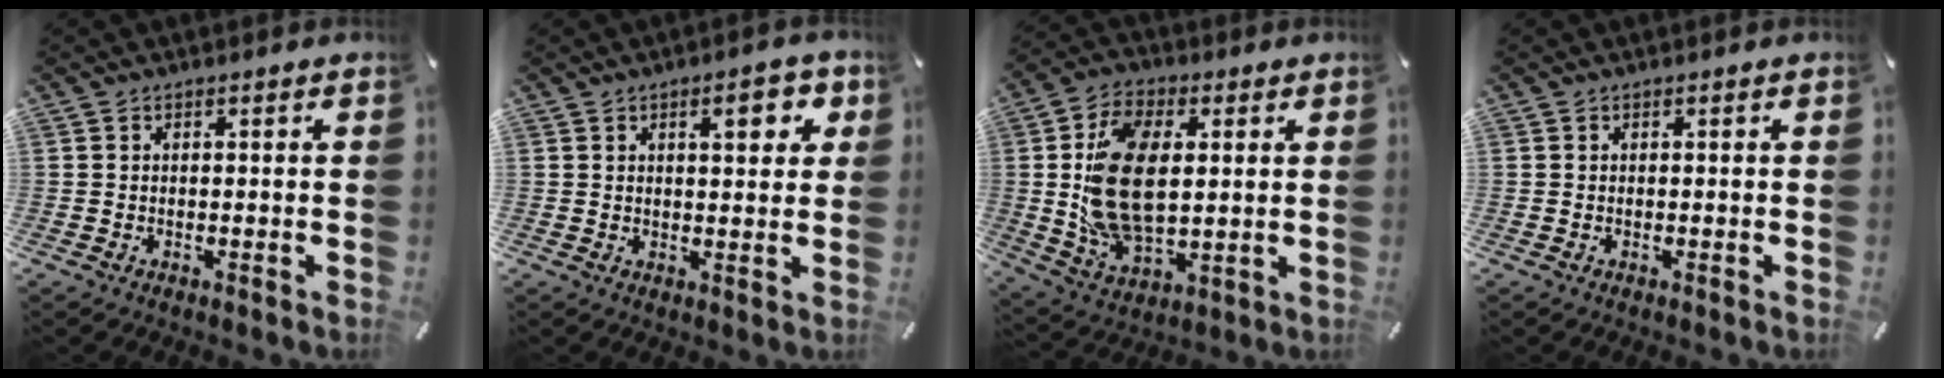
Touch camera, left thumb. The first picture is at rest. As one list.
[{"total": 6.7, "force": [3.0, 2.5, 5.4], "torque": [-0.072, -0.006, 0.043]}, {"total": 16.4, "force": [1.8, 10.2, 12.7], "torque": [-0.283, -0.002, 0.033]}, {"total": 0.0}]